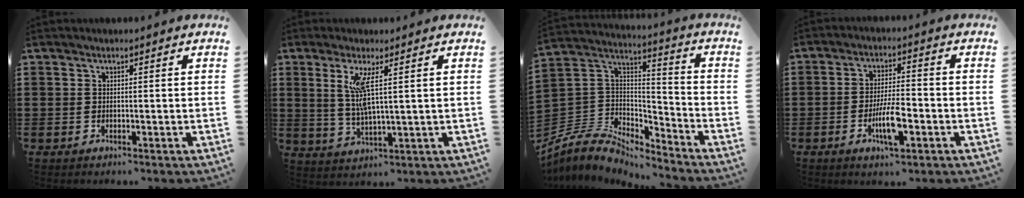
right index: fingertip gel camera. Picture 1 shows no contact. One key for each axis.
{"total": 6.0, "fx": 2.0, "fy": 0.8, "fz": 5.6, "tx": -0.122, "ty": -0.005, "tz": 0.029}
{"total": 6.4, "fx": -5.3, "fy": 3.3, "fz": 1.6, "tx": -0.062, "ty": -0.003, "tz": -0.110}
{"total": 7.0, "fx": -2.6, "fy": 2.0, "fz": 6.2, "tx": -0.128, "ty": -0.008, "tz": -0.049}